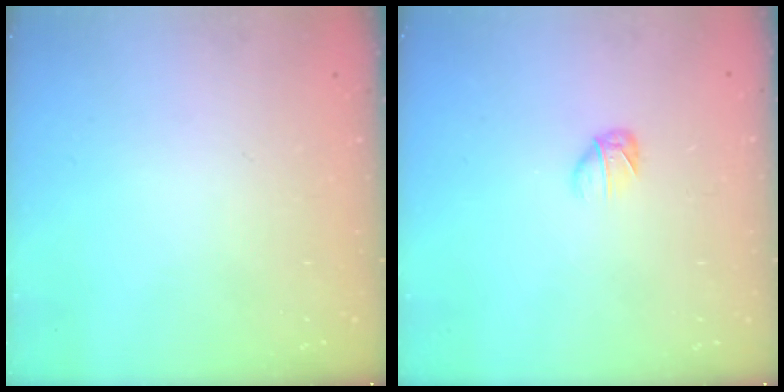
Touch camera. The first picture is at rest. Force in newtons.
{"total": 2.7, "press": 2.7, "slide": 0.7}